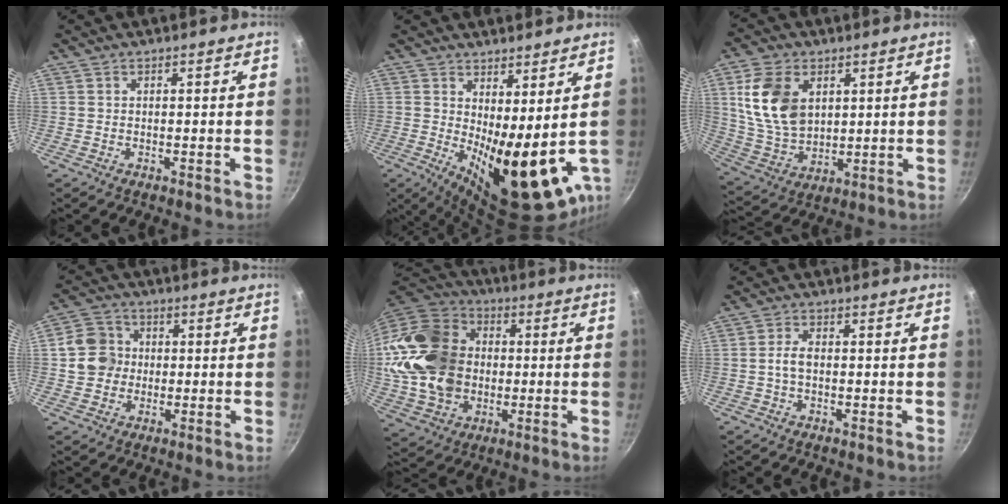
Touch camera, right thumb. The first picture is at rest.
{"total": 16.0, "force": [0.7, 5.8, 15.0], "torque": [-0.188, -0.030, 0.031]}
{"total": 14.3, "force": [4.0, 9.8, 9.7], "torque": [-0.164, -0.019, 0.090]}
{"total": 7.8, "force": [0.1, 7.1, 3.1], "torque": [-0.026, 0.013, -0.012]}
{"total": 24.0, "force": [0.6, 18.8, 14.9], "torque": [-0.270, 0.033, 0.019]}
{"total": 3.2, "force": [-0.3, 1.8, 2.6], "torque": [-0.049, 0.012, -0.010]}